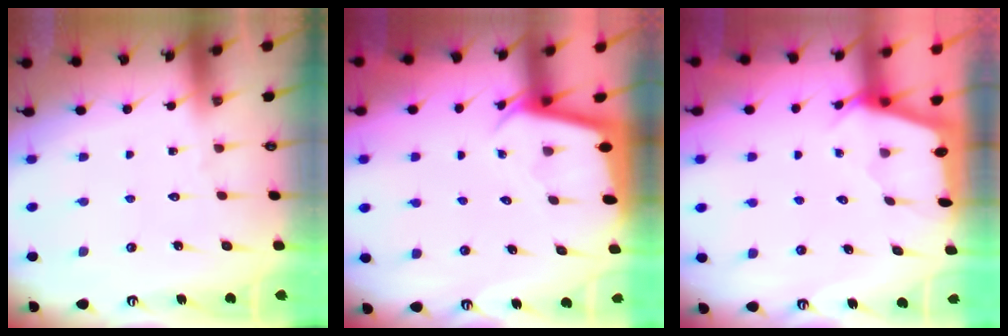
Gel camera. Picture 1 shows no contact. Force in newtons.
{"total": 2.2, "press": 2.2, "slide": 0.1}
{"total": 2.3, "press": 2.3, "slide": 0.3}